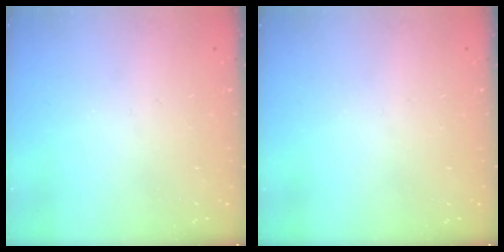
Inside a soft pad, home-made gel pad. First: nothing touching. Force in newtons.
{"total": 0.0}